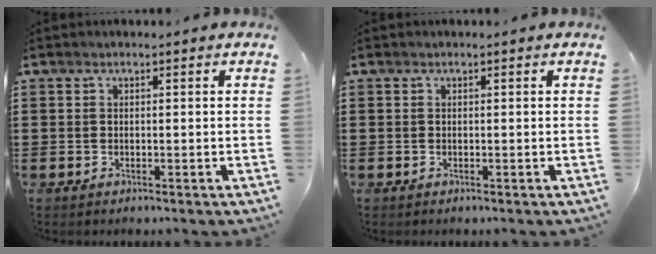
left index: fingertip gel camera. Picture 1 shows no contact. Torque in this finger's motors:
{"motor_torque": [-0.03, -0.01, 0.00, 0.00]}